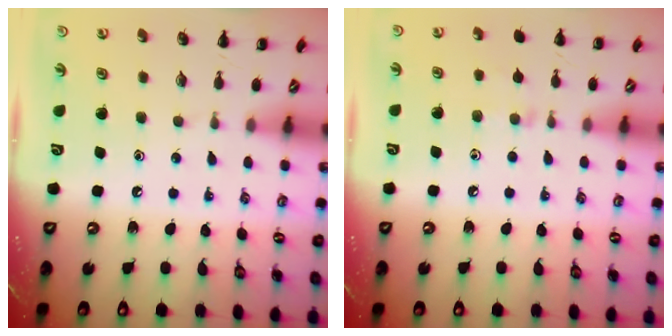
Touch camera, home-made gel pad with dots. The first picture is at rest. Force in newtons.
{"total": 5.5, "press": 5.1, "slide": 2.0}